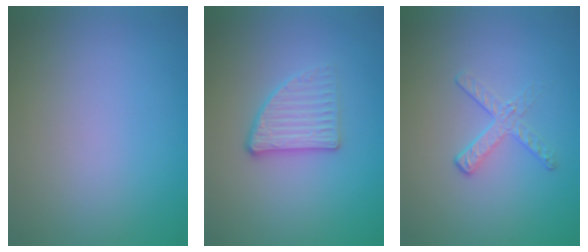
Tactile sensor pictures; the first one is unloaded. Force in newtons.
{"total": 2.7, "press": 2.4, "slide": 1.2}
{"total": 1.9, "press": 1.1, "slide": 1.6}